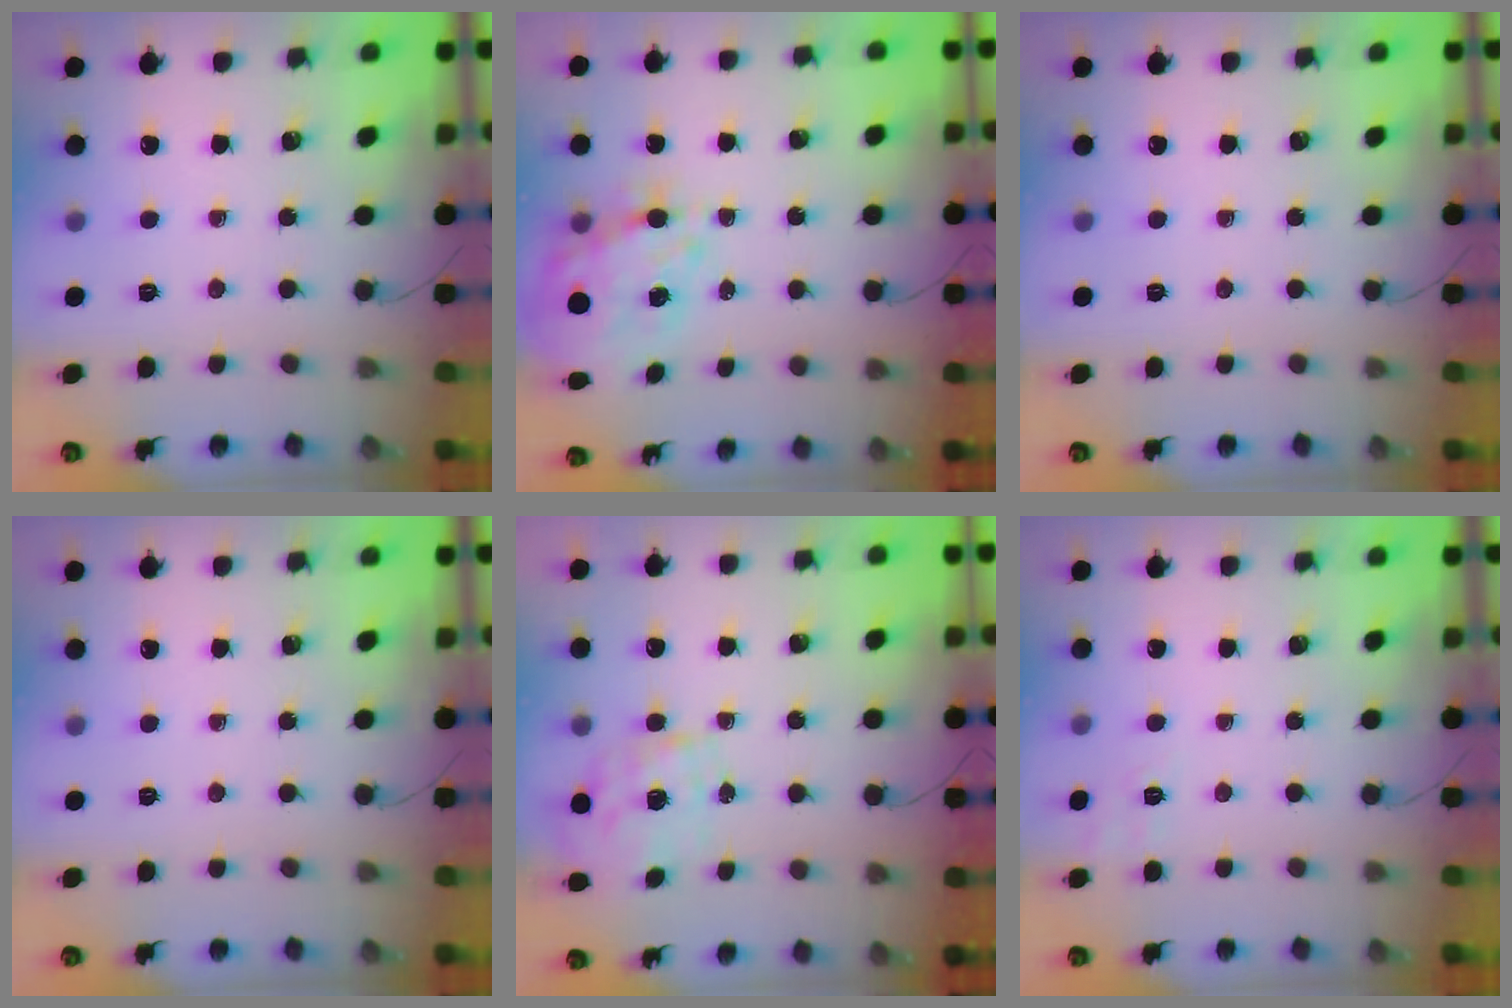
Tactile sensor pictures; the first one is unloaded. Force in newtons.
{"total": 16.3, "press": 15.7, "slide": 4.3}
{"total": 0.0}
{"total": 0.0}
{"total": 1.6, "press": 1.4, "slide": 0.8}
{"total": 5.8, "press": 5.5, "slide": 1.9}